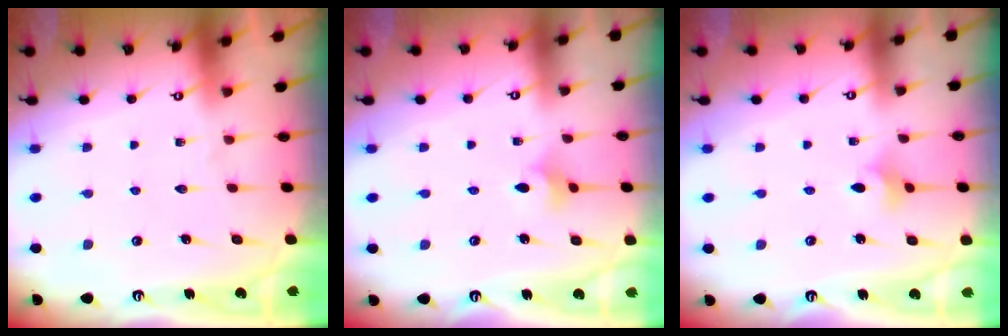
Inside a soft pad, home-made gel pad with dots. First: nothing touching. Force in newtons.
{"total": 3.2, "press": 3.2, "slide": 0.8}
{"total": 3.2, "press": 3.2, "slide": 0.8}